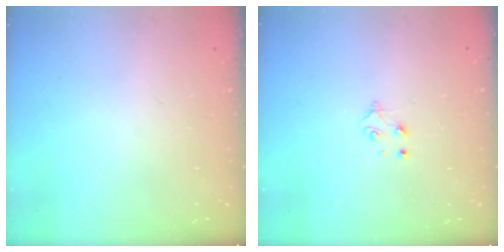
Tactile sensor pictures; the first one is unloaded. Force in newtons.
{"total": 3.7, "press": 3.7, "slide": 0.5}